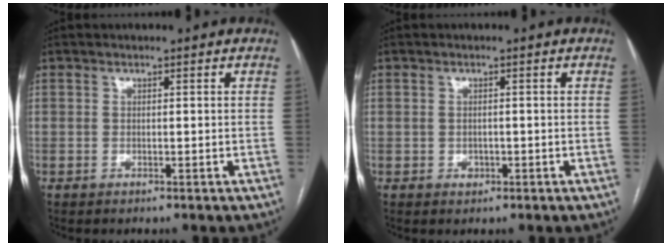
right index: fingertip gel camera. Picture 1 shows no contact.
{"total": 1.4, "force": [-0.5, 1.1, 0.7], "torque": [-0.014, 0.003, -0.003]}